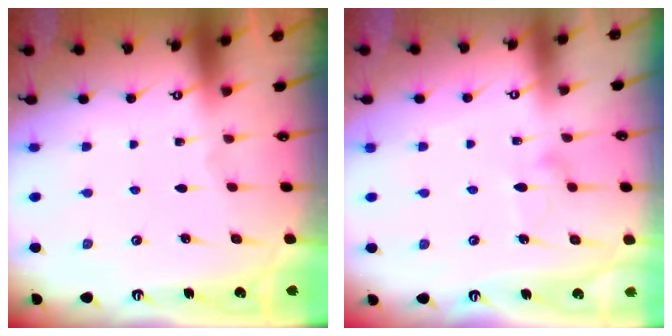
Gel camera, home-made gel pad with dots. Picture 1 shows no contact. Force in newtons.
{"total": 8.5, "press": 8.5, "slide": 0.3}